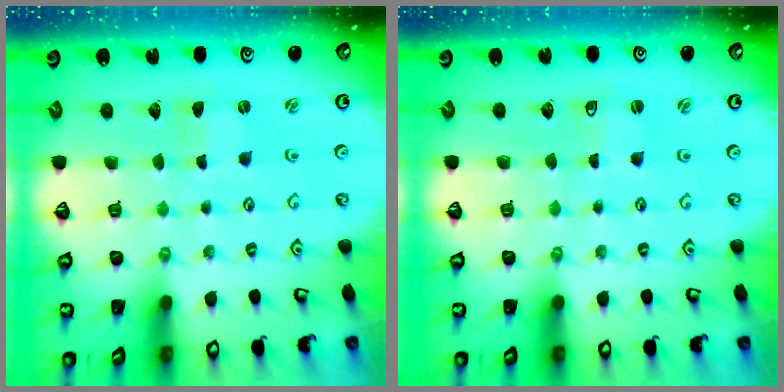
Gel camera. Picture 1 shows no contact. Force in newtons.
{"total": 1.2, "press": 1.2, "slide": 0.2}